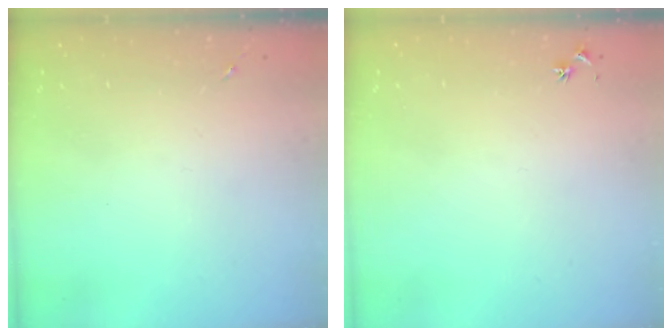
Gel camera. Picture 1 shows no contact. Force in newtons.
{"total": 2.5, "press": 2.5, "slide": 0.3}